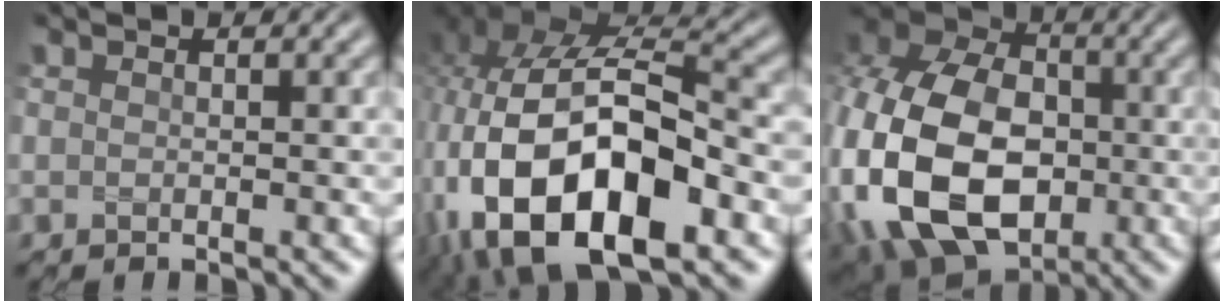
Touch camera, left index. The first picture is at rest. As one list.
[{"total": 17.2, "force": [-5.3, 9.8, 13.1], "torque": [-0.242, -0.021, -0.077]}, {"total": 19.8, "force": [-3.7, 14.7, 12.8], "torque": [-0.275, -0.035, -0.080]}]